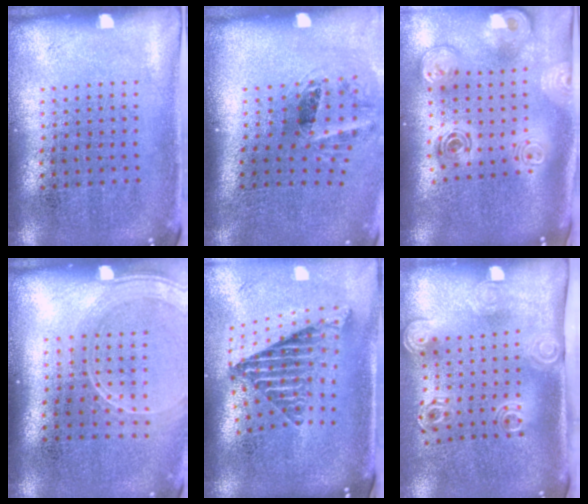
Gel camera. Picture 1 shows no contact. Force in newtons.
{"total": 1.5, "press": 1.1, "slide": 1.1}
{"total": 3.0, "press": 2.1, "slide": 2.1}
{"total": 1.6, "press": 1.4, "slide": 0.8}
{"total": 2.6, "press": 1.6, "slide": 2.0}
{"total": 2.1, "press": 1.4, "slide": 1.5}